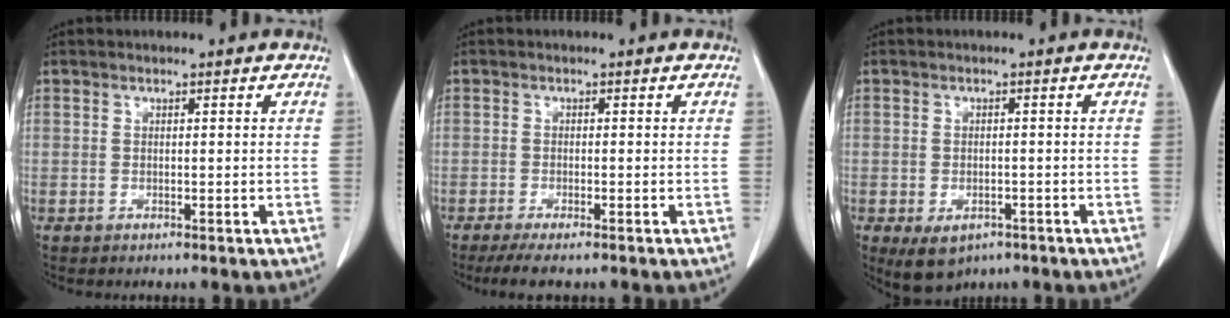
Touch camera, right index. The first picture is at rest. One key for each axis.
{"total": 4.8, "fx": -3.7, "fy": 0.5, "fz": 3.0, "tx": -0.046, "ty": -0.011, "tz": -0.057}
{"total": 5.1, "fx": -2.9, "fy": 3.2, "fz": 2.7, "tx": -0.040, "ty": -0.005, "tz": -0.031}